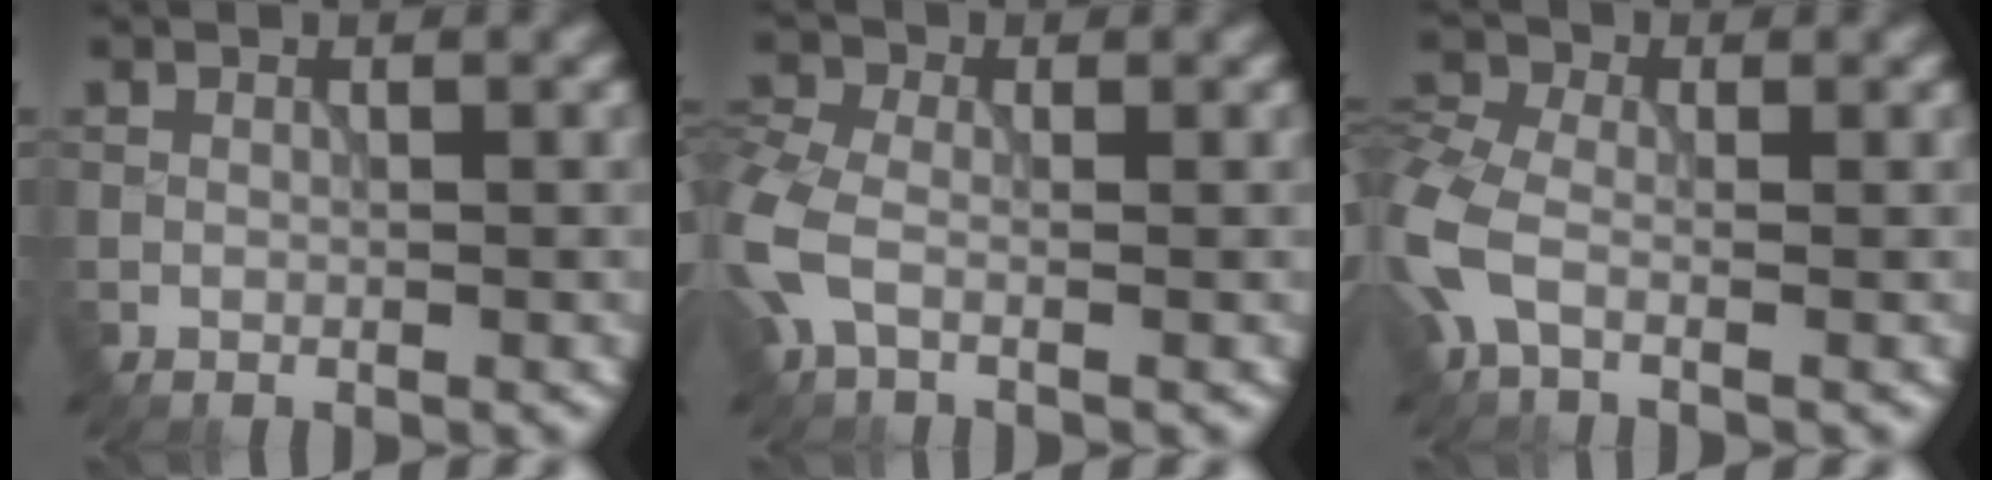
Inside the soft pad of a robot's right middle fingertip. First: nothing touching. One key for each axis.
{"total": 4.3, "fx": -1.0, "fy": 2.7, "fz": 3.3, "tx": -0.089, "ty": 0.003, "tz": -0.033}
{"total": 5.1, "fx": -1.4, "fy": 3.0, "fz": 3.9, "tx": -0.103, "ty": 0.002, "tz": -0.046}